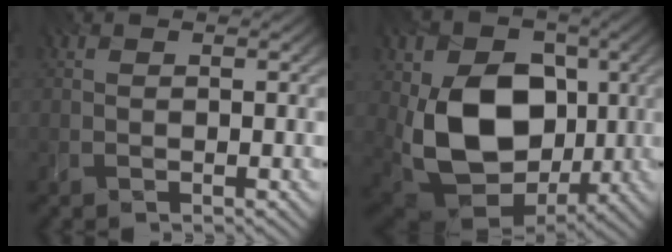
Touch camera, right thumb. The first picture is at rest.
{"total": 14.4, "force": [0.1, 10.6, 9.7], "torque": [-0.189, -0.023, 0.005]}